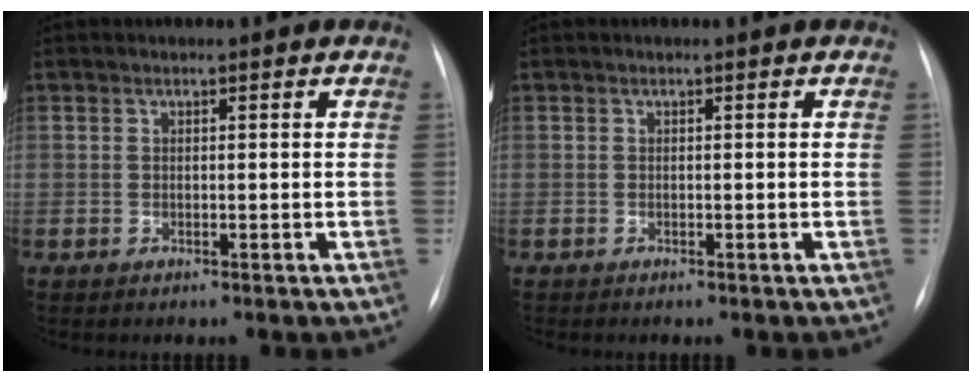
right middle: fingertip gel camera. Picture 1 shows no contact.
{"total": 0.0}